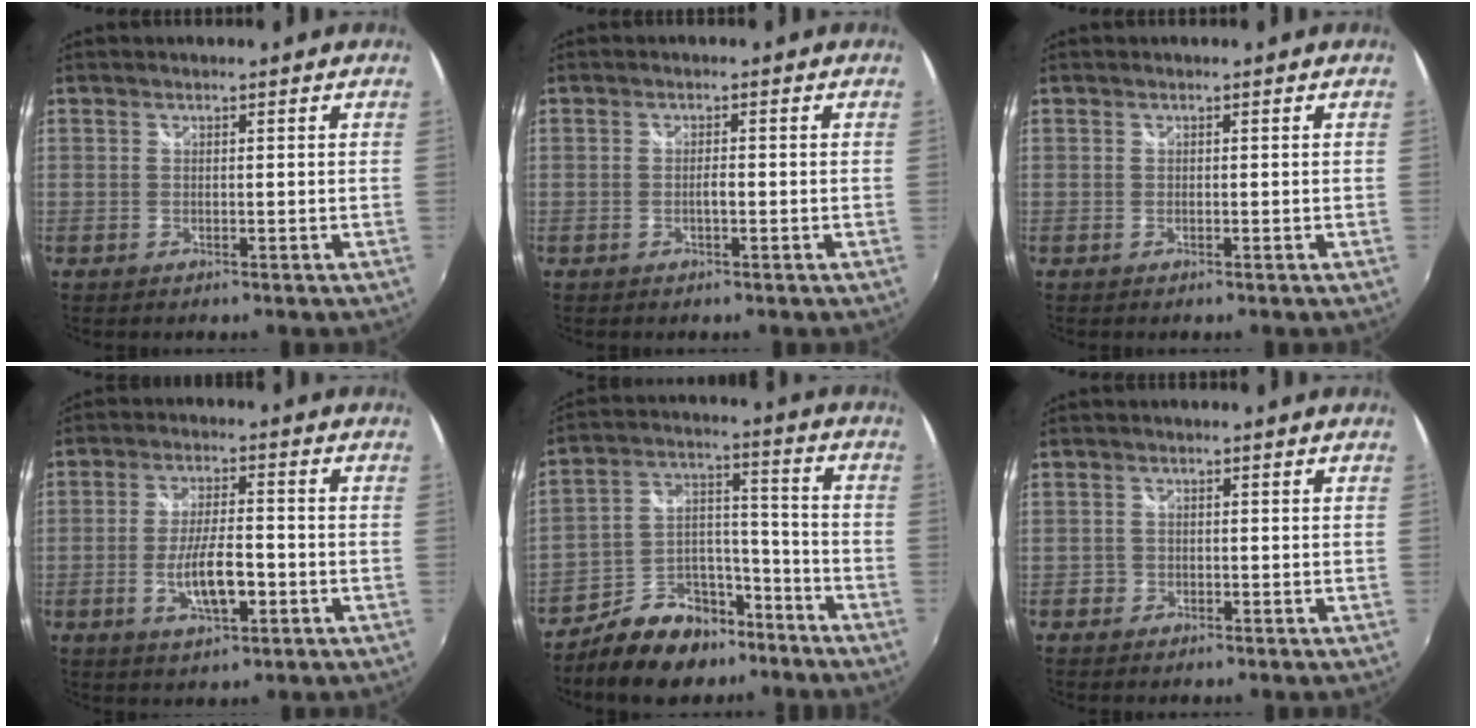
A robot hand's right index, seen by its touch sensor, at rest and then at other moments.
{"total": 1.3, "force": [-0.4, 0.3, 1.1], "torque": [-0.022, 0.002, -0.009]}
{"total": 0.0}
{"total": 8.5, "force": [-2.7, 2.6, 7.6], "torque": [-0.146, -0.006, -0.044]}
{"total": 14.0, "force": [-9.9, 7.9, 6.0], "torque": [-0.117, 0.048, -0.151]}
{"total": 1.3, "force": [-0.8, 1.1, 0.1], "torque": [-0.004, 0.004, -0.012]}